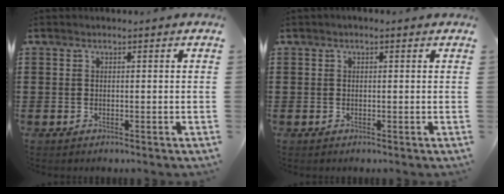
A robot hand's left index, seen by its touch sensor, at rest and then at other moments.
{"total": 0.6, "force": [0.0, 0.6, 0.2], "torque": [-0.006, 0.005, 0.000]}